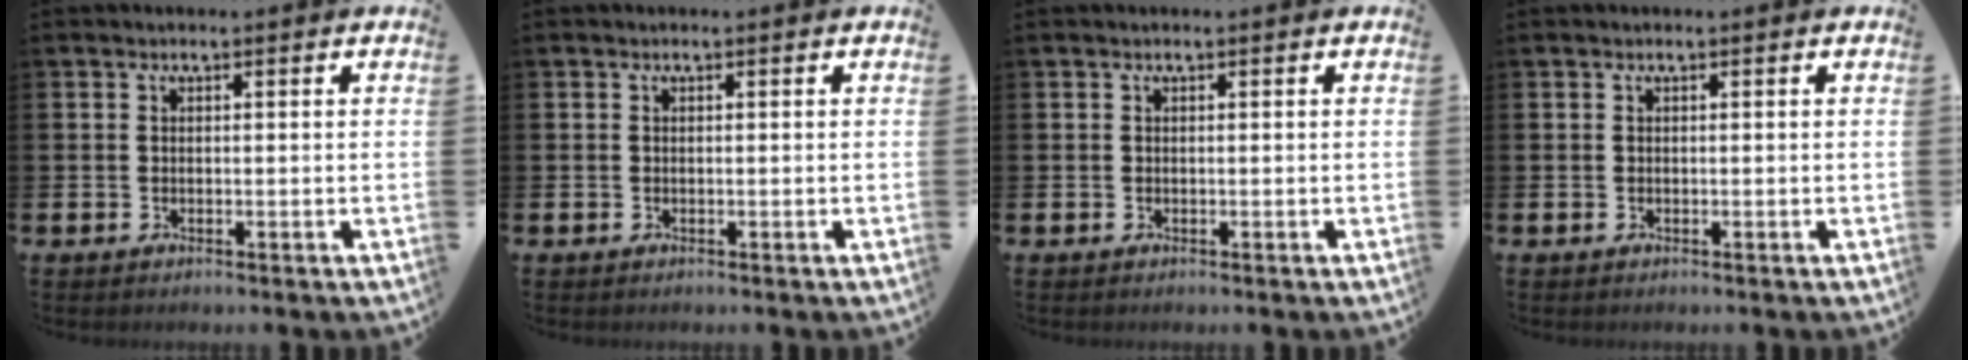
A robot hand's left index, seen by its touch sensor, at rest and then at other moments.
{"total": 0.0}
{"total": 0.0}
{"total": 0.0}